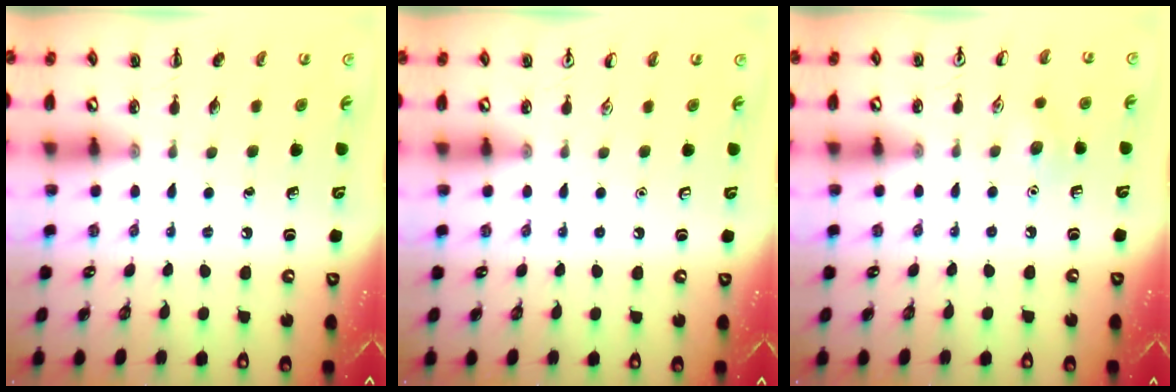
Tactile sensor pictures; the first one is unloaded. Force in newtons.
{"total": 0.0}
{"total": 6.2, "press": 6.0, "slide": 1.7}